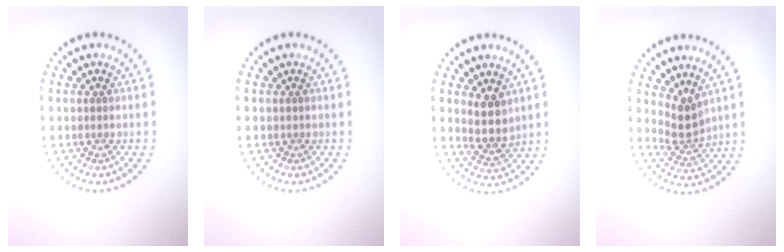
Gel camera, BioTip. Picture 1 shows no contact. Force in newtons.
{"total": 0.0}
{"total": 2.8, "press": 2.5, "slide": 1.2}
{"total": 2.6, "press": 1.8, "slide": 1.8}